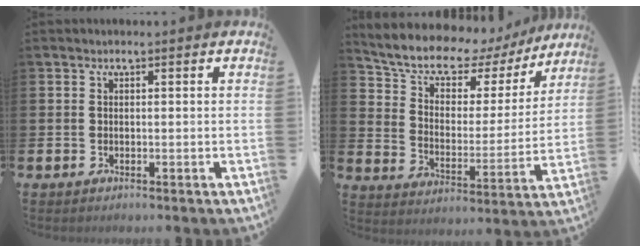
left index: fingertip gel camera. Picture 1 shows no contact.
{"total": 9.5, "force": [8.1, 3.8, 3.2], "torque": [-0.097, -0.054, 0.136]}